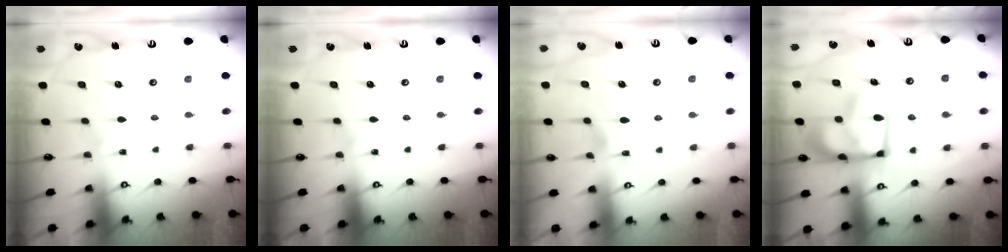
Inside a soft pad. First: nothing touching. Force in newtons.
{"total": 0.0}
{"total": 1.7, "press": 1.2, "slide": 1.2}
{"total": 14.1, "press": 14.0, "slide": 1.4}